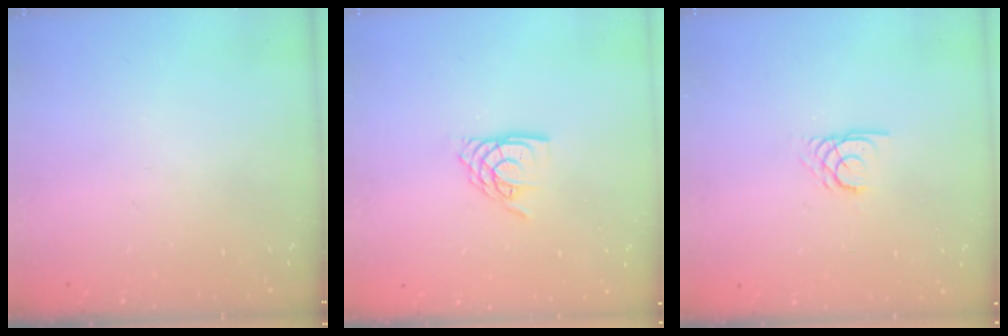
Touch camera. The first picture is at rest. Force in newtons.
{"total": 7.9, "press": 7.9, "slide": 0.6}
{"total": 2.7, "press": 2.7, "slide": 0.1}